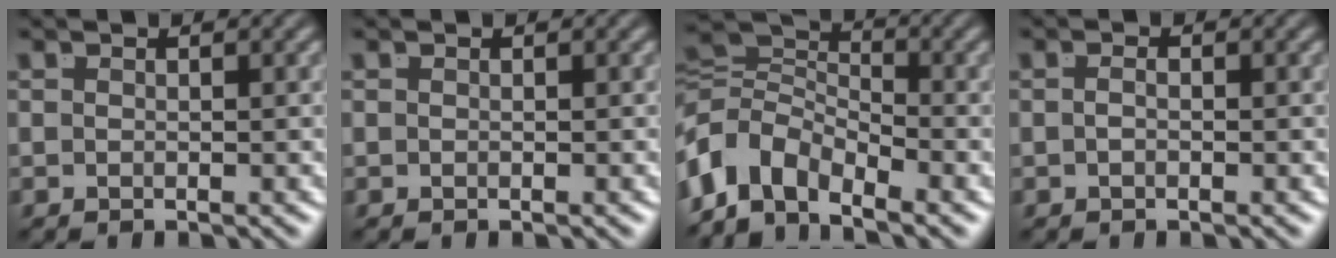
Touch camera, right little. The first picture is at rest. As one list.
[{"total": 0.0}, {"total": 9.3, "force": [-1.8, 7.4, 5.4], "torque": [-0.123, -0.036, -0.032]}, {"total": 0.7, "force": [-0.4, -0.2, 0.5], "torque": [-0.010, -0.007, -0.005]}]